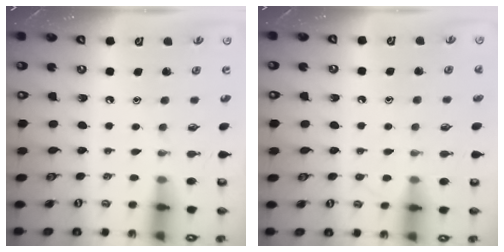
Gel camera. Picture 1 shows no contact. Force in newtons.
{"total": 7.1, "press": 7.1, "slide": 0.9}